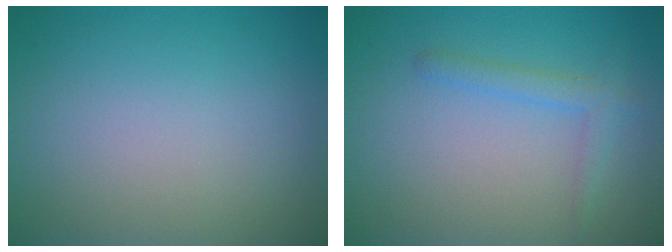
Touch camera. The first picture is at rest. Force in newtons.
{"total": 1.9, "press": 1.9, "slide": 0.1}